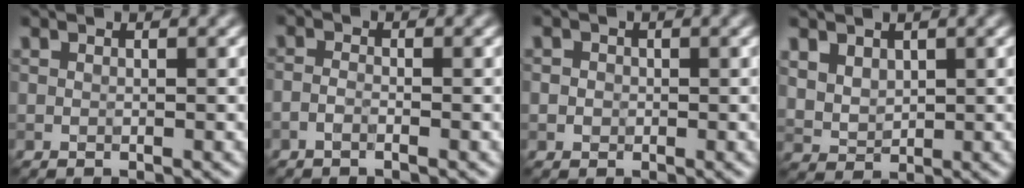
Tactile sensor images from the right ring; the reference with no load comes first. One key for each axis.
{"total": 1.0, "fx": -0.7, "fy": 0.3, "fz": 0.7, "tx": -0.016, "ty": 0.000, "tz": -0.017}
{"total": 1.2, "fx": 0.1, "fy": 1.1, "fz": 0.4, "tx": 0.000, "ty": 0.001, "tz": -0.004}
{"total": 2.7, "fx": 1.3, "fy": 2.0, "fz": 1.3, "tx": -0.035, "ty": -0.006, "tz": 0.034}